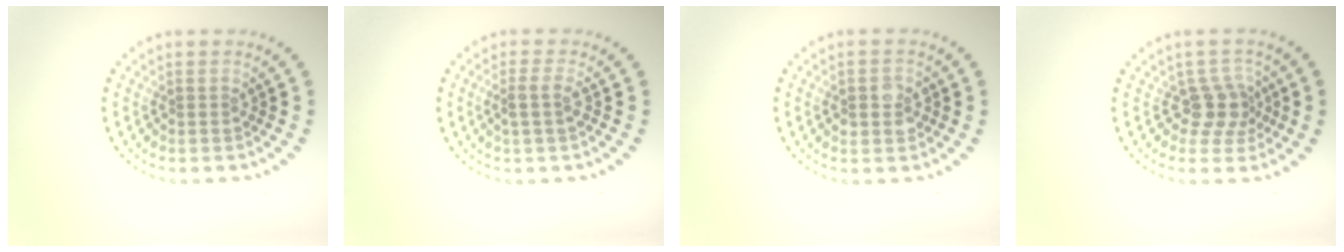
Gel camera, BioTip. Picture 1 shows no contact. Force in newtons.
{"total": 1.9, "press": 1.6, "slide": 1.1}
{"total": 2.1, "press": 2.1, "slide": 0.2}
{"total": 2.8, "press": 2.1, "slide": 1.8}